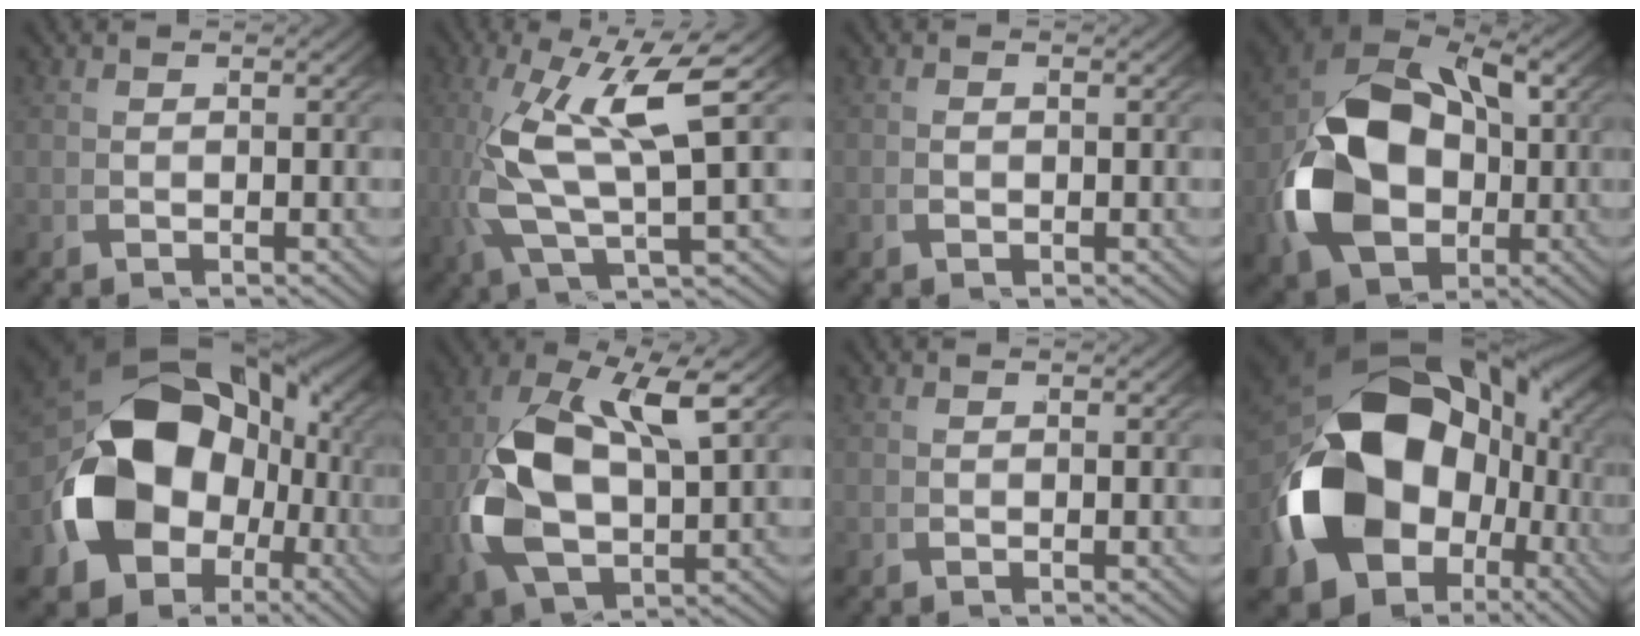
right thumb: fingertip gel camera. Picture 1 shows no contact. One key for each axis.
{"total": 10.1, "fx": 0.4, "fy": 4.3, "fz": 9.2, "tx": -0.196, "ty": -0.014, "tz": 0.017}
{"total": 0.7, "fx": -0.3, "fy": 0.5, "fz": 0.4, "tx": -0.011, "ty": -0.002, "tz": -0.005}
{"total": 16.5, "fx": -1.3, "fy": 11.5, "fz": 11.8, "tx": -0.280, "ty": -0.040, "tz": -0.003}
{"total": 18.7, "fx": -1.9, "fy": 13.2, "fz": 13.1, "tx": -0.270, "ty": -0.054, "tz": -0.009}
{"total": 12.2, "fx": 0.3, "fy": 7.4, "fz": 9.7, "tx": -0.243, "ty": -0.027, "tz": 0.025}
{"total": 0.0}
{"total": 23.7, "fx": -2.1, "fy": 15.5, "fz": 17.8, "tx": -0.346, "ty": -0.064, "tz": -0.007}